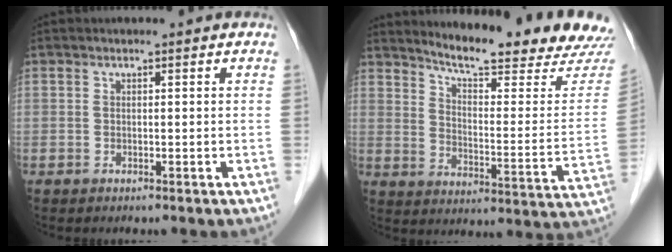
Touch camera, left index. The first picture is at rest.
{"total": 19.4, "force": [18.2, 0.2, 6.7], "torque": [-0.101, -0.093, 0.233]}